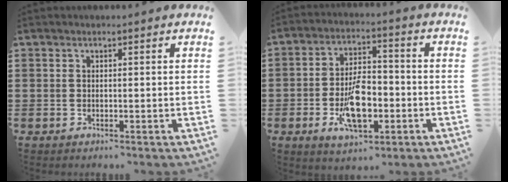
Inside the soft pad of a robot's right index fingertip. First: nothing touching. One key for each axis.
{"total": 9.6, "fx": -3.1, "fy": 4.4, "fz": 8.0, "tx": -0.146, "ty": 0.000, "tz": -0.053}